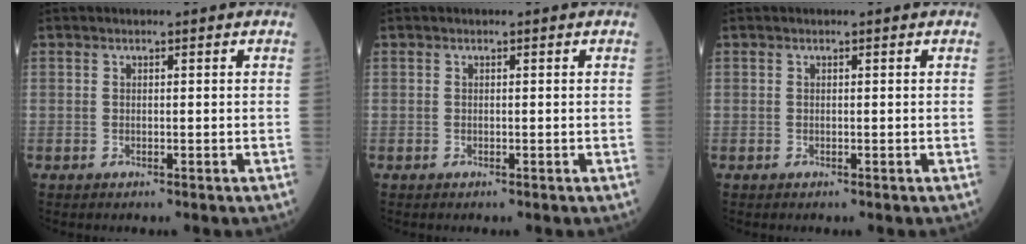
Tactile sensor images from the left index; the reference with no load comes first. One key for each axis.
{"total": 0.0}
{"total": 0.0}